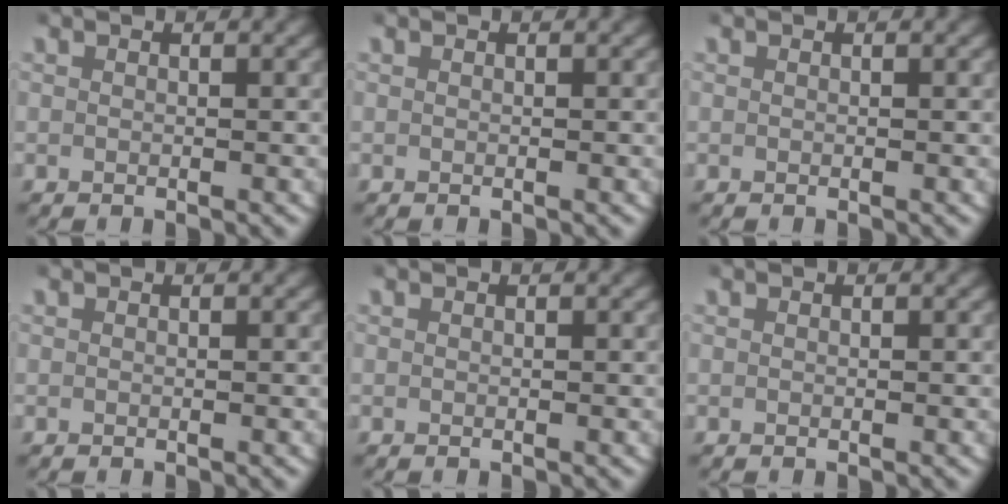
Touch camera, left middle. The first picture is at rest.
{"total": 0.0}
{"total": 0.0}
{"total": 0.0}
{"total": 0.0}
{"total": 0.0}